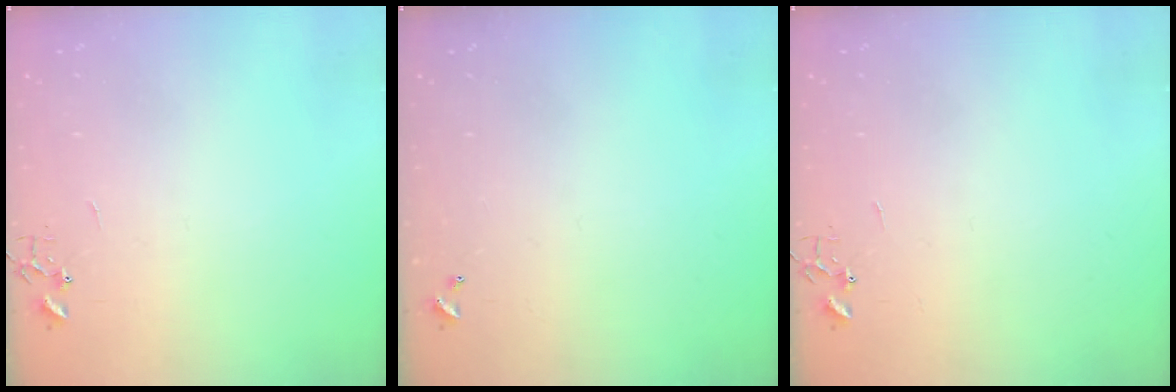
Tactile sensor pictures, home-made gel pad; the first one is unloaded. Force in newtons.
{"total": 0.0}
{"total": 0.0}